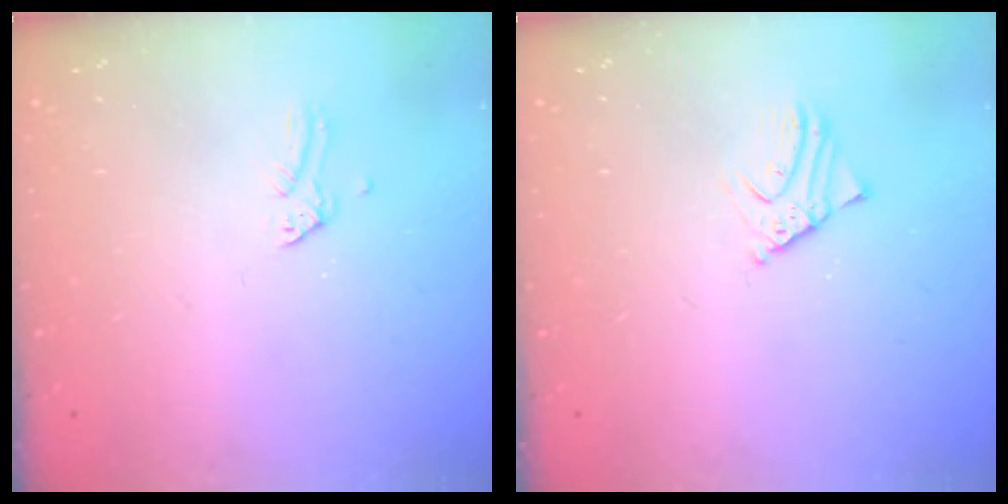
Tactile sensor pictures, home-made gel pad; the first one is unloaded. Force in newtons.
{"total": 2.2, "press": 2.2, "slide": 0.0}